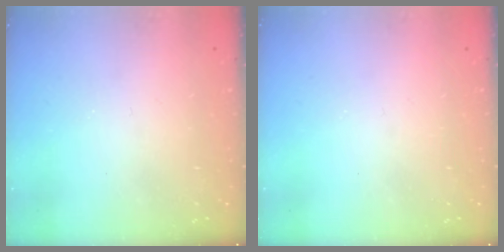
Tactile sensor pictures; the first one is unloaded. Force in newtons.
{"total": 0.0}